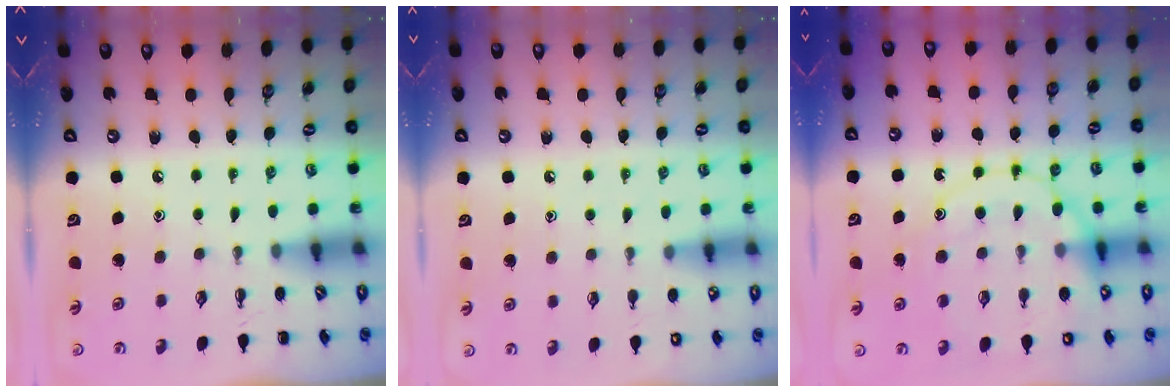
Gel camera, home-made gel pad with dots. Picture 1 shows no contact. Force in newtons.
{"total": 6.4, "press": 6.0, "slide": 2.1}
{"total": 16.8, "press": 16.6, "slide": 2.1}